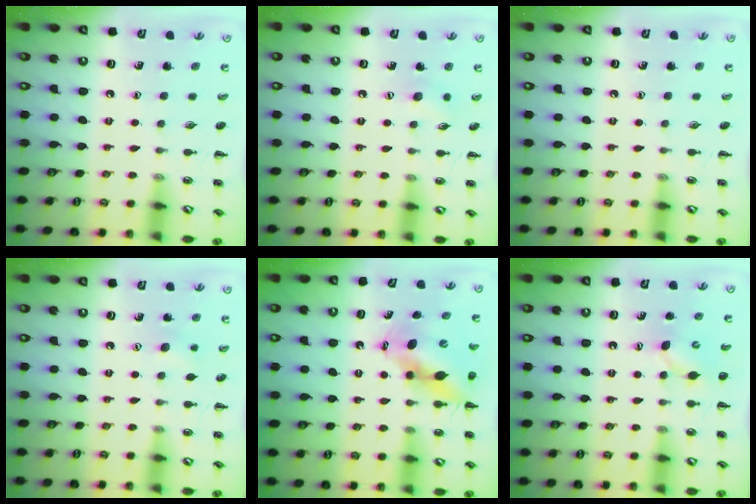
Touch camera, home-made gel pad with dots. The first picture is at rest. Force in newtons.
{"total": 4.7, "press": 4.5, "slide": 1.2}
{"total": 0.0}
{"total": 7.0, "press": 6.8, "slide": 1.8}
{"total": 12.0, "press": 11.5, "slide": 3.2}
{"total": 4.6, "press": 4.5, "slide": 0.4}